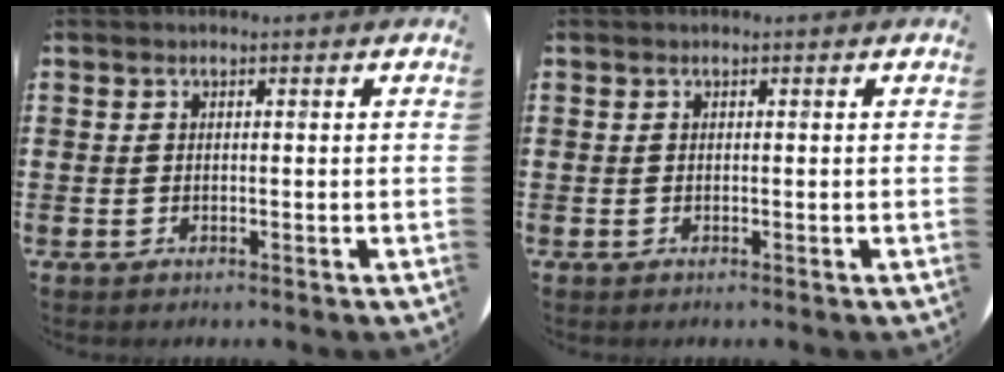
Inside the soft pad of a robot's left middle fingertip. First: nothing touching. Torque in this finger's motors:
{"motor_torque": [-0.07, 0.03, 0.01, 0.00]}